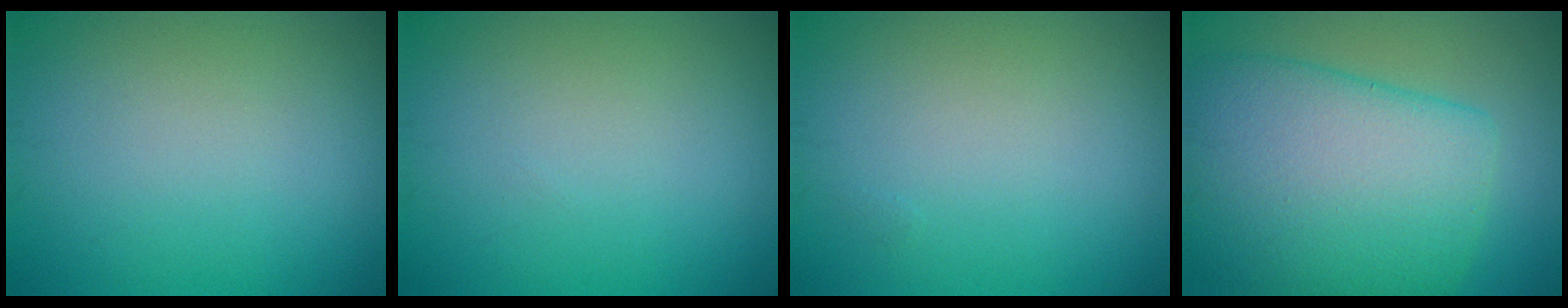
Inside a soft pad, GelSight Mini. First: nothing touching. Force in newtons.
{"total": 0.0}
{"total": 0.0}
{"total": 11.2, "press": 11.2, "slide": 0.4}